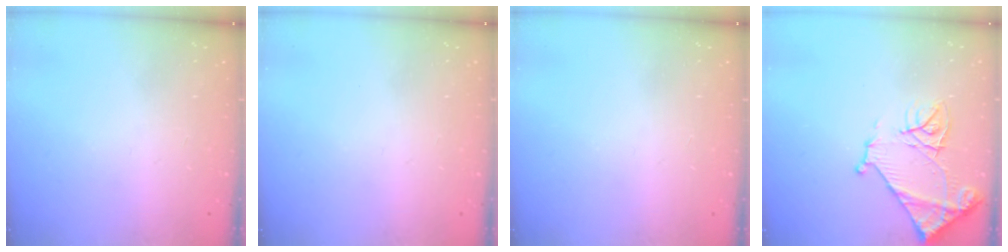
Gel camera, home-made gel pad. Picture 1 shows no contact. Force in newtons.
{"total": 0.0}
{"total": 0.0}
{"total": 13.0, "press": 13.0, "slide": 1.3}